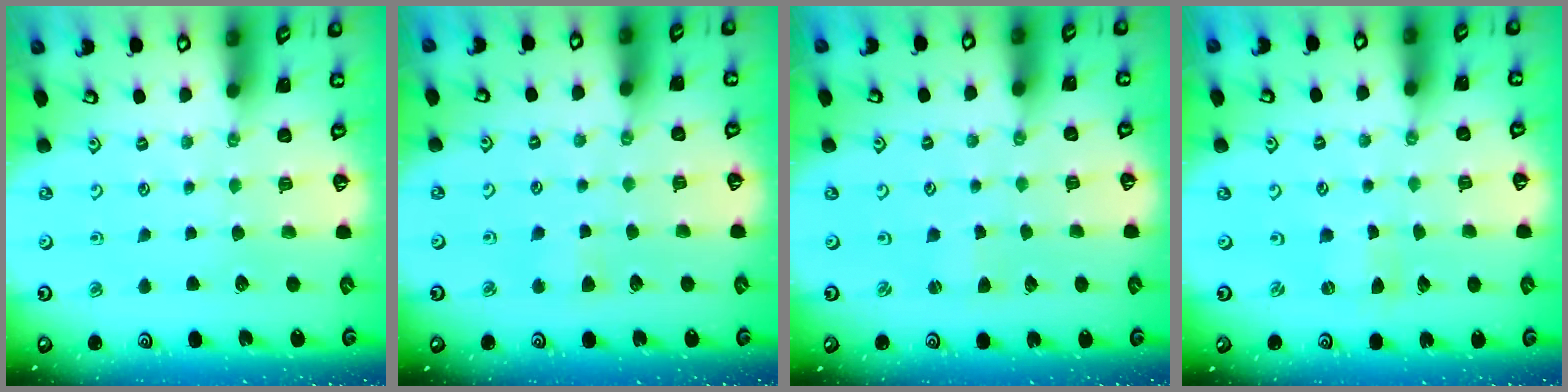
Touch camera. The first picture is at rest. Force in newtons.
{"total": 2.8, "press": 2.7, "slide": 0.5}
{"total": 1.5, "press": 1.5, "slide": 0.3}
{"total": 0.0}